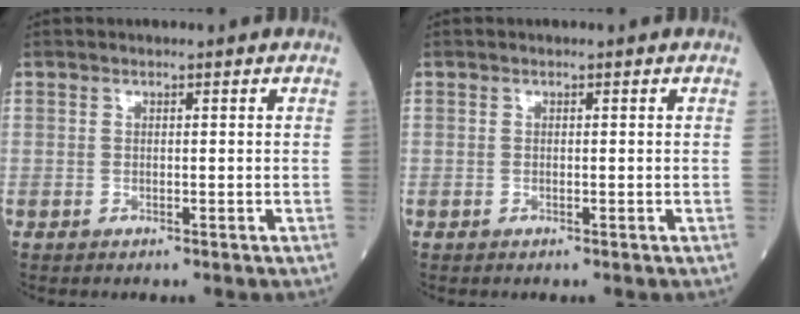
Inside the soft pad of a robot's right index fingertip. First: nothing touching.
{"total": 0.0}